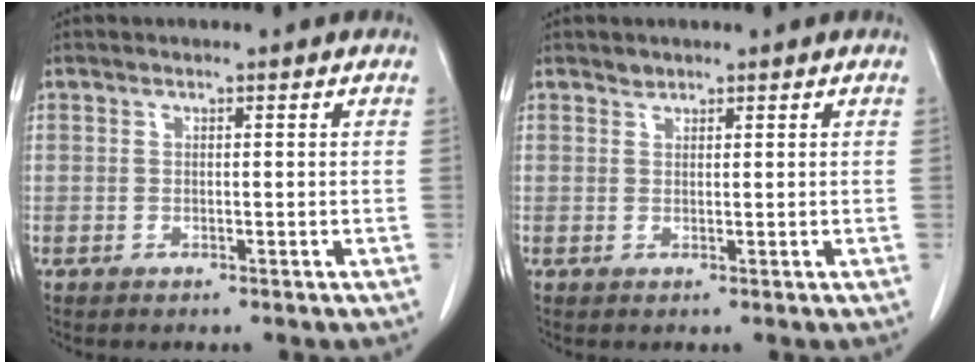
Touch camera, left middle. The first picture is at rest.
{"total": 0.8, "force": [0.7, 0.3, -0.1], "torque": [0.002, -0.004, 0.010]}